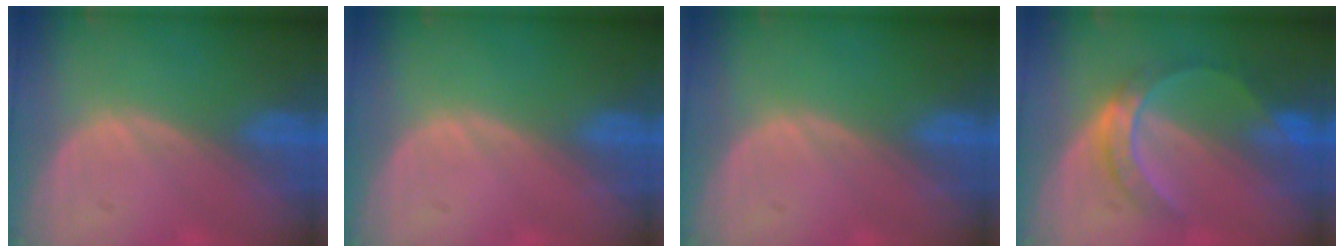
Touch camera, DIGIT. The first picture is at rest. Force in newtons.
{"total": 0.0}
{"total": 0.0}
{"total": 5.6, "press": 5.5, "slide": 1.0}